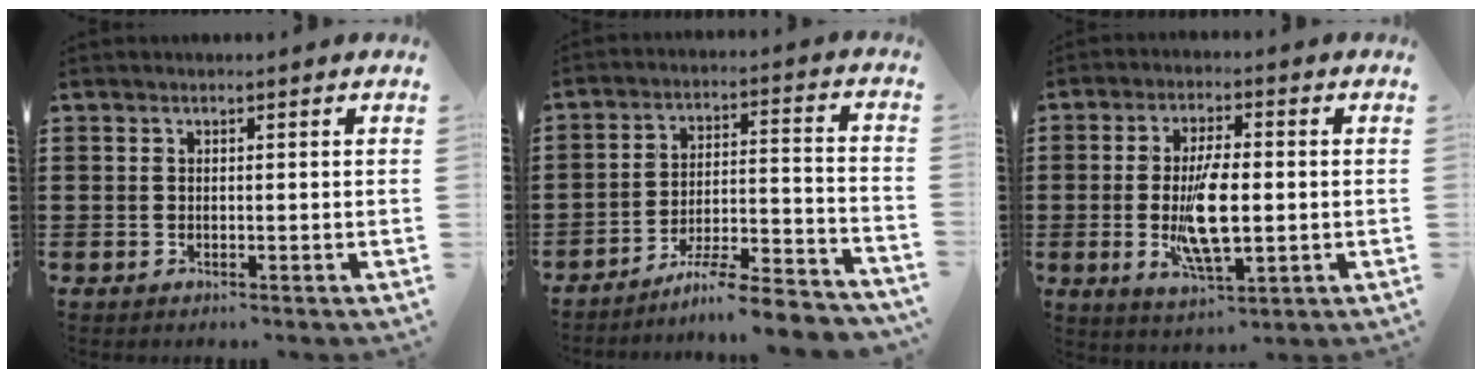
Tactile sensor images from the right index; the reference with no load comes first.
{"total": 7.5, "force": [-6.8, -0.1, 3.1], "torque": [-0.042, 0.002, -0.132]}
{"total": 9.7, "force": [-1.0, 3.5, 9.0], "torque": [-0.172, -0.012, -0.019]}